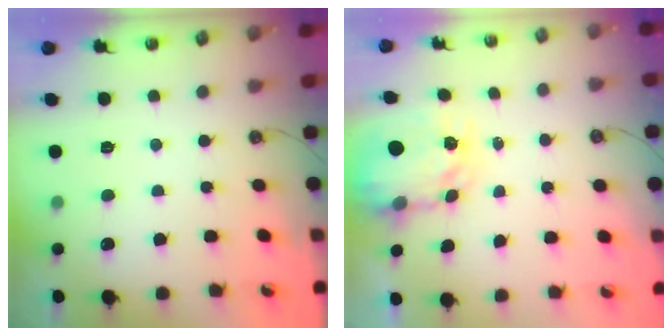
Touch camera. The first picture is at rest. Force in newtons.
{"total": 4.6, "press": 4.5, "slide": 0.4}